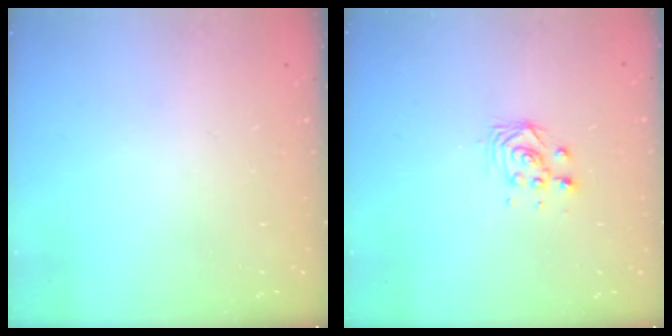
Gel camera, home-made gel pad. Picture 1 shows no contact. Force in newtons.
{"total": 3.1, "press": 3.1, "slide": 0.0}